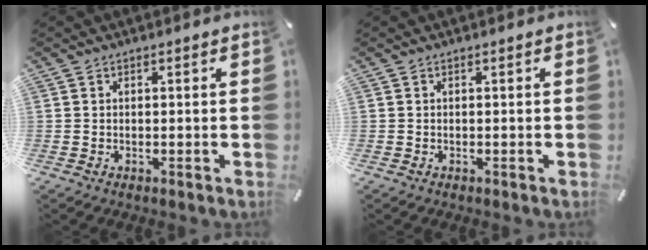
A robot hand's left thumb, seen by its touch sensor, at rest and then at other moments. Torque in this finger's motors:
{"motor_torque": [-0.10, 0.26, -0.09, 0.00, 0.00]}